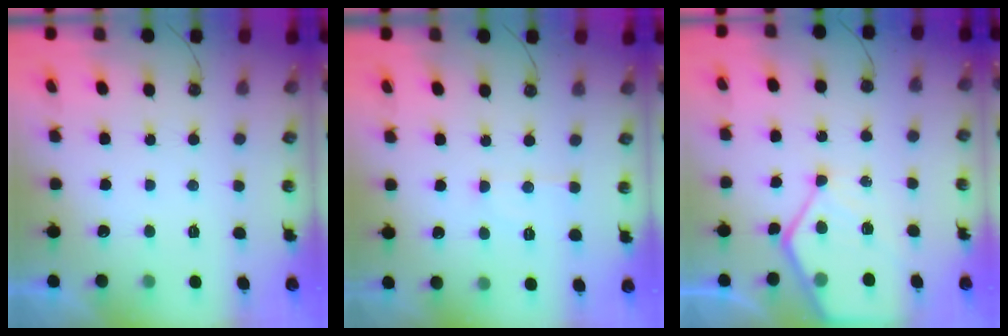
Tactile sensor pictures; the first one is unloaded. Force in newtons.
{"total": 6.8, "press": 6.7, "slide": 0.6}
{"total": 11.6, "press": 11.6, "slide": 1.1}